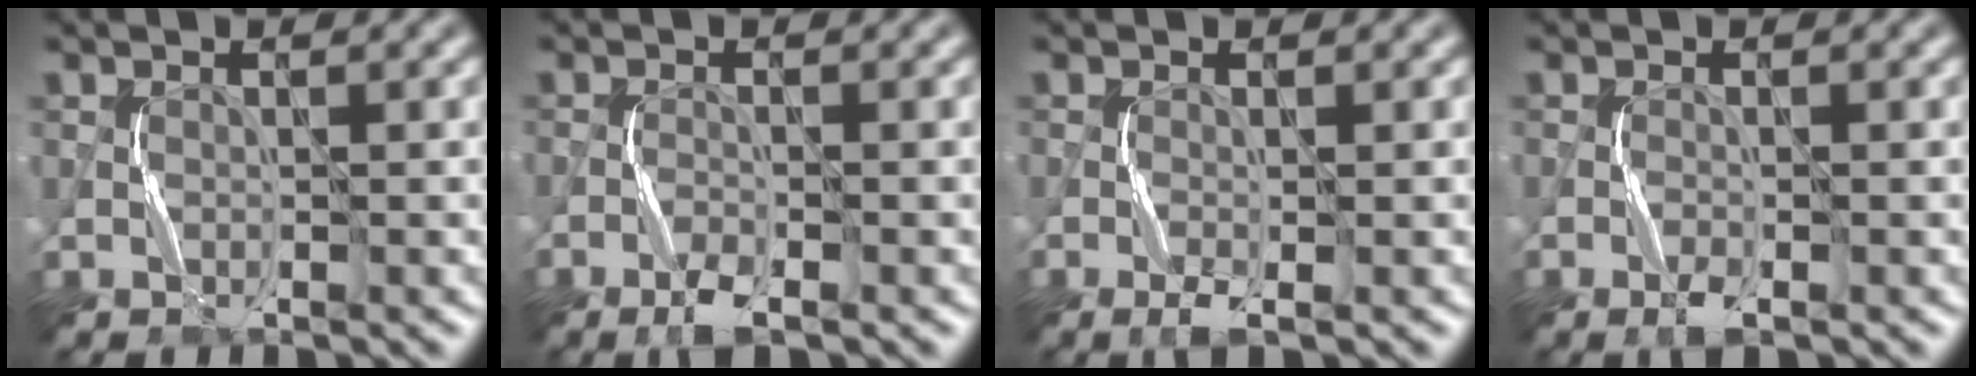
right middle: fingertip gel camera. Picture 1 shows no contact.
{"total": 1.9, "force": [-1.5, 0.2, 1.2], "torque": [-0.029, 0.004, -0.029]}
{"total": 1.6, "force": [-0.8, 0.1, 1.3], "torque": [-0.033, 0.000, -0.018]}
{"total": 1.3, "force": [-0.9, 0.2, 1.0], "torque": [-0.023, 0.003, -0.018]}